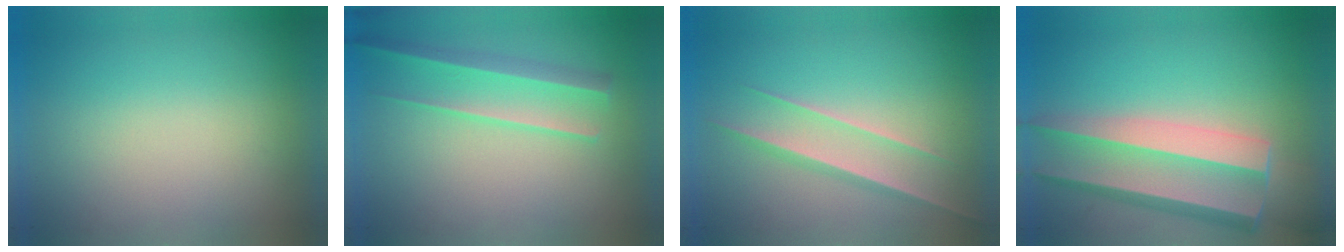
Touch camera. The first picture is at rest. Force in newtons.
{"total": 2.2}
{"total": 1.5}
{"total": 7.9}